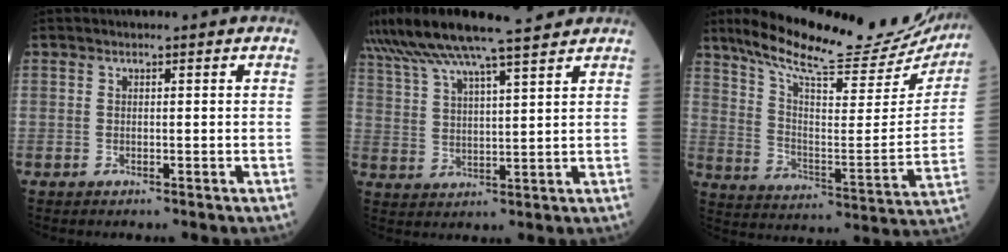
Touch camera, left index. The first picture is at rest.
{"total": 17.3, "force": [14.6, 0.9, 9.3], "torque": [-0.173, 0.034, 0.241]}
{"total": 26.5, "force": [23.2, 5.0, 11.9], "torque": [-0.194, -0.038, 0.318]}